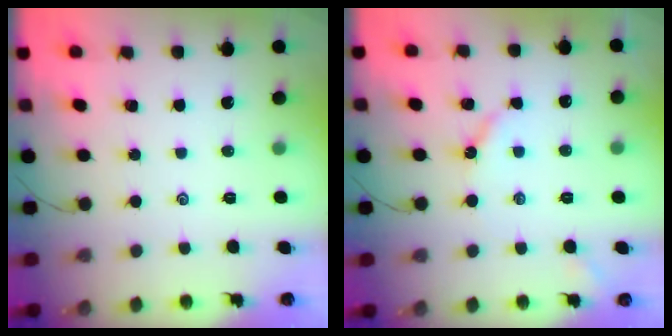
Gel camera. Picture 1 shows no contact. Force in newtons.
{"total": 3.3, "press": 3.3, "slide": 0.3}